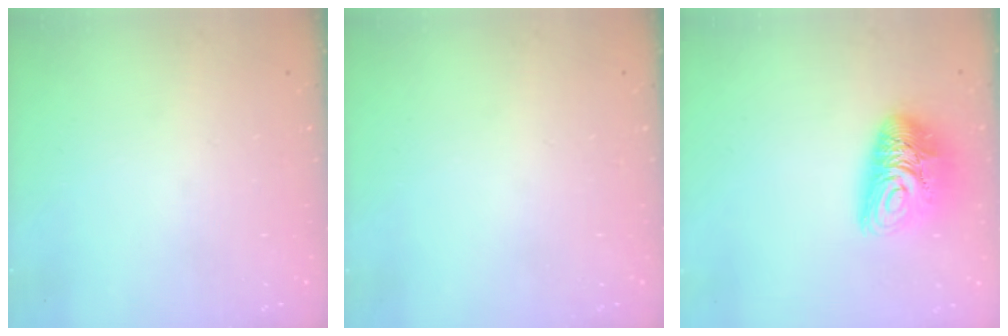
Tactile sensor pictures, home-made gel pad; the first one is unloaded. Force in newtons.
{"total": 0.0}
{"total": 11.8, "press": 11.8, "slide": 1.3}